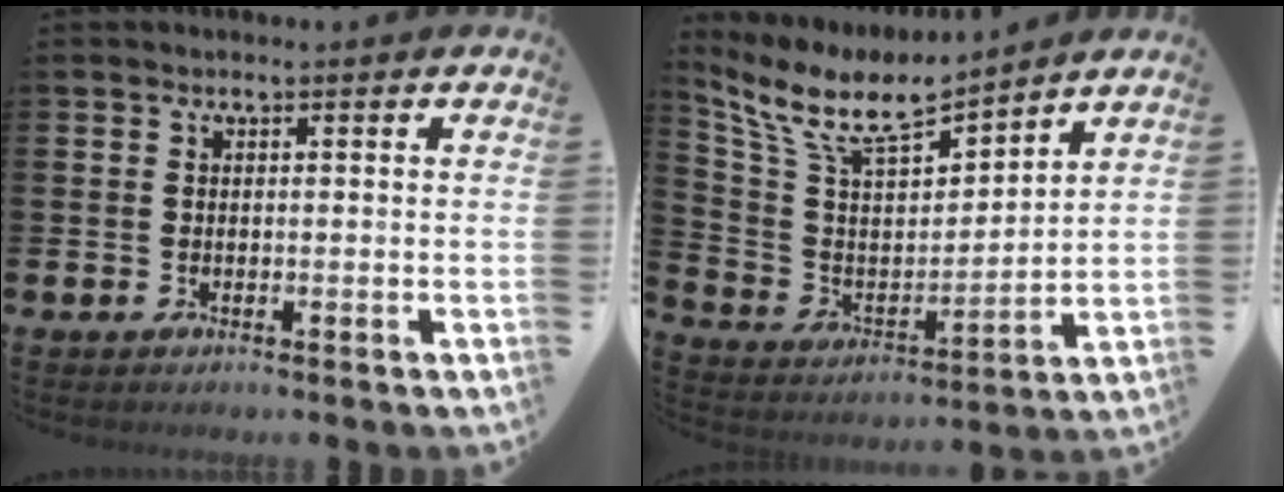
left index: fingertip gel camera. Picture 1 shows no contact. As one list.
[{"total": 9.4, "force": [8.3, 2.5, 3.8], "torque": [-0.117, -0.054, 0.144]}]